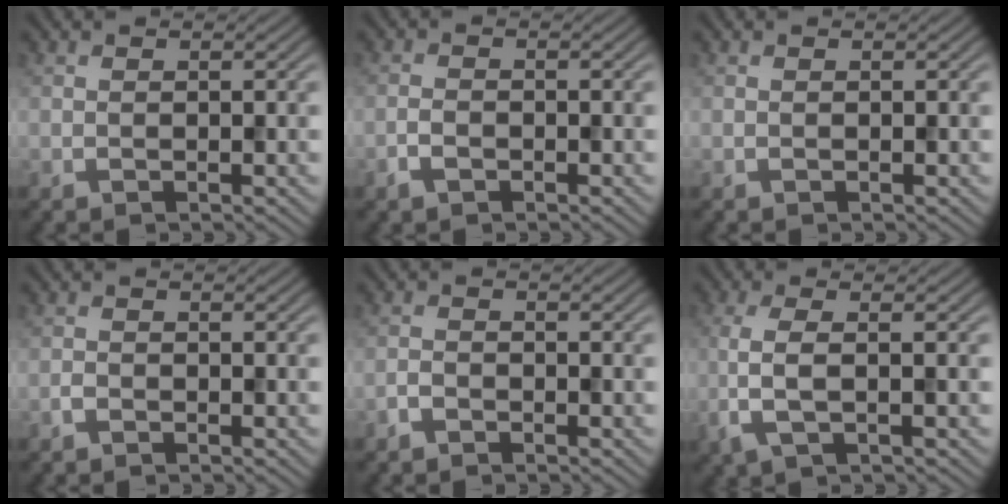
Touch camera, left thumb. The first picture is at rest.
{"total": 1.7, "force": [-1.1, 0.9, 1.0], "torque": [-0.020, 0.001, -0.023]}
{"total": 0.0}
{"total": 1.0, "force": [-0.8, 0.4, 0.4], "torque": [-0.008, 0.001, -0.017]}
{"total": 1.5, "force": [-1.2, 0.7, 0.6], "torque": [-0.012, 0.001, -0.029]}
{"total": 3.9, "force": [-0.6, 1.1, 3.7], "torque": [-0.091, 0.000, -0.018]}